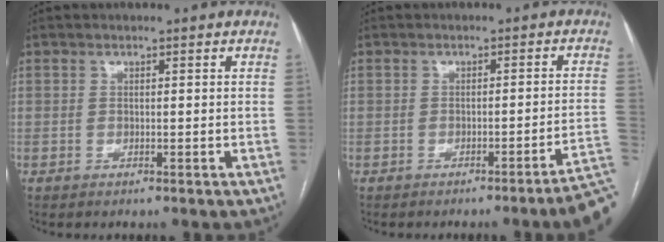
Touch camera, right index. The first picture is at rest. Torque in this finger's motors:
{"motor_torque": [0.66, -0.68, 0.05, 0.03]}